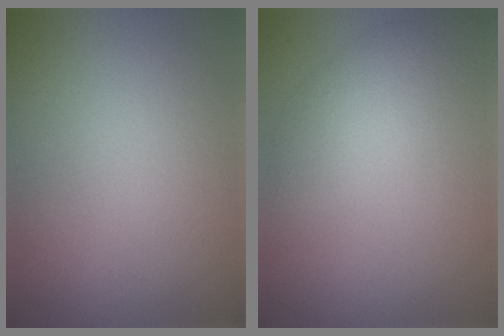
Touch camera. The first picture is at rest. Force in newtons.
{"total": 3.7, "press": 3.7, "slide": 0.2}